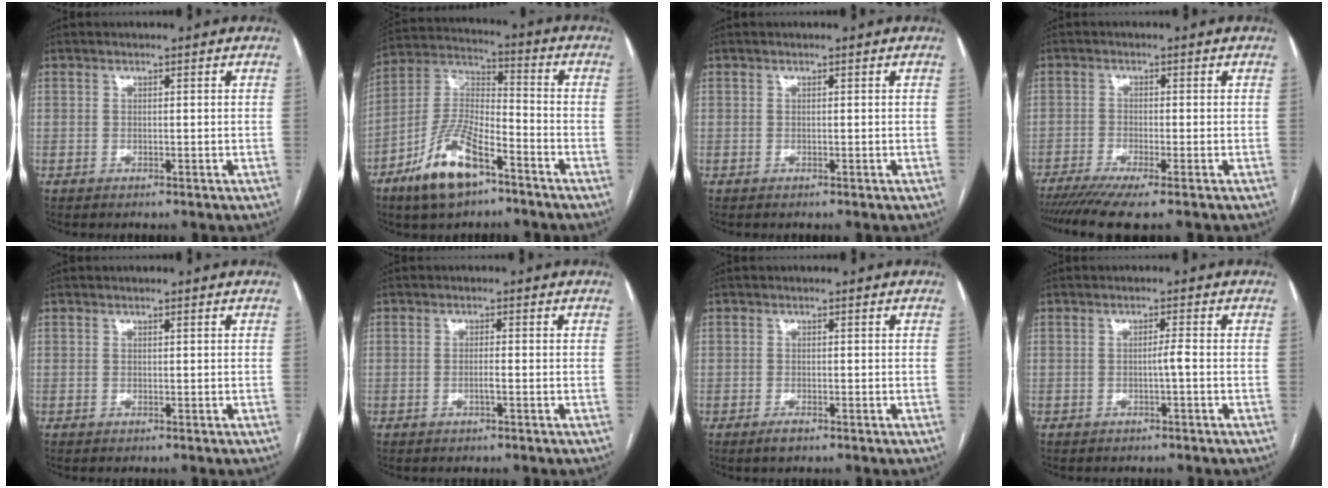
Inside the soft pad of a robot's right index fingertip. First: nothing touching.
{"total": 13.1, "force": [-7.8, 4.3, 9.5], "torque": [-0.200, -0.001, -0.144]}
{"total": 0.0}
{"total": 7.7, "force": [-6.0, -0.2, 4.8], "torque": [-0.071, -0.016, -0.099]}
{"total": 0.0}
{"total": 1.5, "force": [-0.5, 0.0, 1.4], "torque": [-0.027, 0.000, -0.010]}
{"total": 1.3, "force": [-0.9, 0.5, 0.8], "torque": [-0.015, -0.001, -0.014]}
{"total": 1.4, "force": [-0.5, -0.3, 1.3], "torque": [-0.020, 0.001, -0.008]}